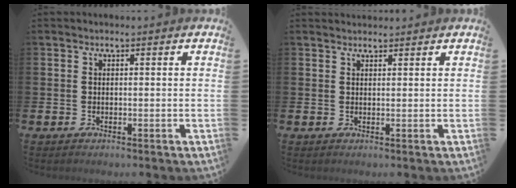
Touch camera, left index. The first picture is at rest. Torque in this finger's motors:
{"motor_torque": [0.54, -0.91, -0.15, -0.05]}